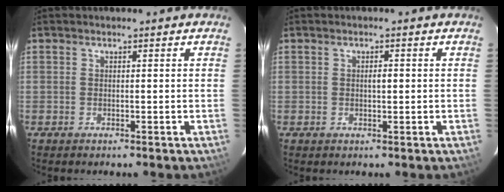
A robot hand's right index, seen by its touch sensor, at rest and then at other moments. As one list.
[{"total": 1.3, "force": [0.1, 0.4, 1.2], "torque": [-0.022, 0.002, 0.002]}]